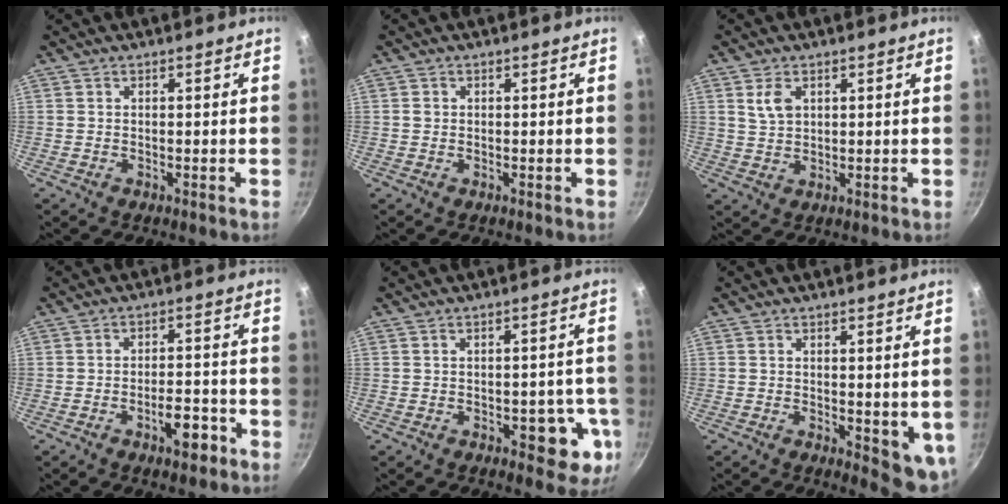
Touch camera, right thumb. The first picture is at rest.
{"total": 0.9, "force": [0.0, 0.9, 0.4], "torque": [-0.003, 0.004, 0.000]}
{"total": 4.2, "force": [1.7, 2.7, 2.7], "torque": [-0.042, -0.004, 0.035]}
{"total": 6.1, "force": [-3.2, 2.5, 4.6], "torque": [-0.045, 0.024, -0.046]}
{"total": 8.1, "force": [-2.6, 4.3, 6.3], "torque": [-0.039, 0.011, -0.028]}
{"total": 6.0, "force": [0.1, 2.7, 5.4], "torque": [-0.056, -0.009, 0.007]}